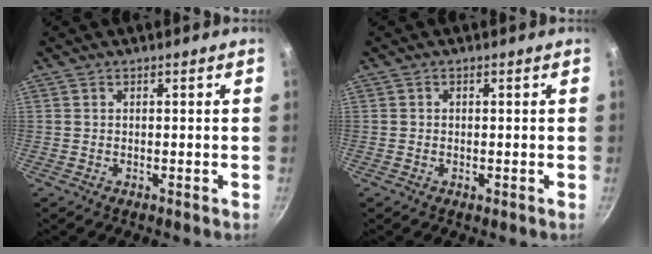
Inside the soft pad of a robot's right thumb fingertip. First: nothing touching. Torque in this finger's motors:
{"motor_torque": [0.12, -0.40, 0.26, 0.14, -0.03]}